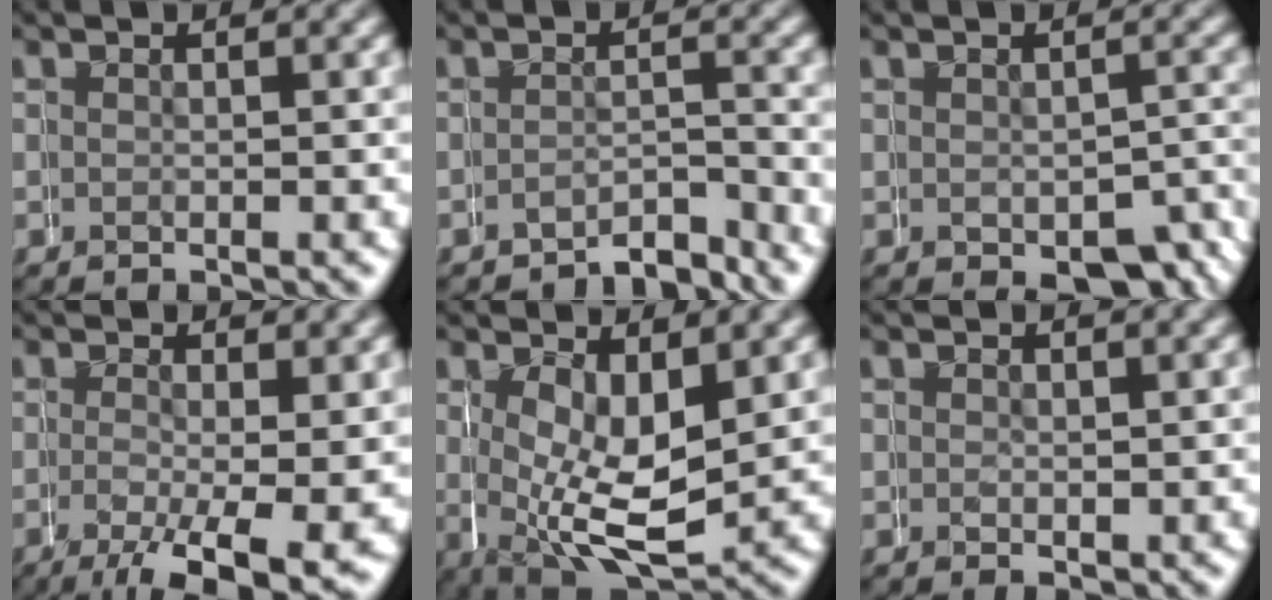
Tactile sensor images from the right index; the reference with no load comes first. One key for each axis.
{"total": 3.2, "fx": -3.1, "fy": 0.8, "fz": 0.1, "tx": 0.007, "ty": -0.007, "tz": -0.053}
{"total": 4.1, "fx": -2.0, "fy": 2.2, "fz": 2.7, "tx": -0.027, "ty": 0.003, "tz": -0.035}
{"total": 3.4, "fx": -1.2, "fy": 0.6, "fz": 3.2, "tx": -0.045, "ty": -0.019, "tz": -0.011}
{"total": 7.6, "fx": 0.4, "fy": 4.6, "fz": 6.0, "tx": -0.118, "ty": -0.035, "tz": 0.027}
{"total": 0.9, "fx": 0.5, "fy": 0.7, "fz": 0.4, "tx": -0.010, "ty": -0.006, "tz": 0.010}